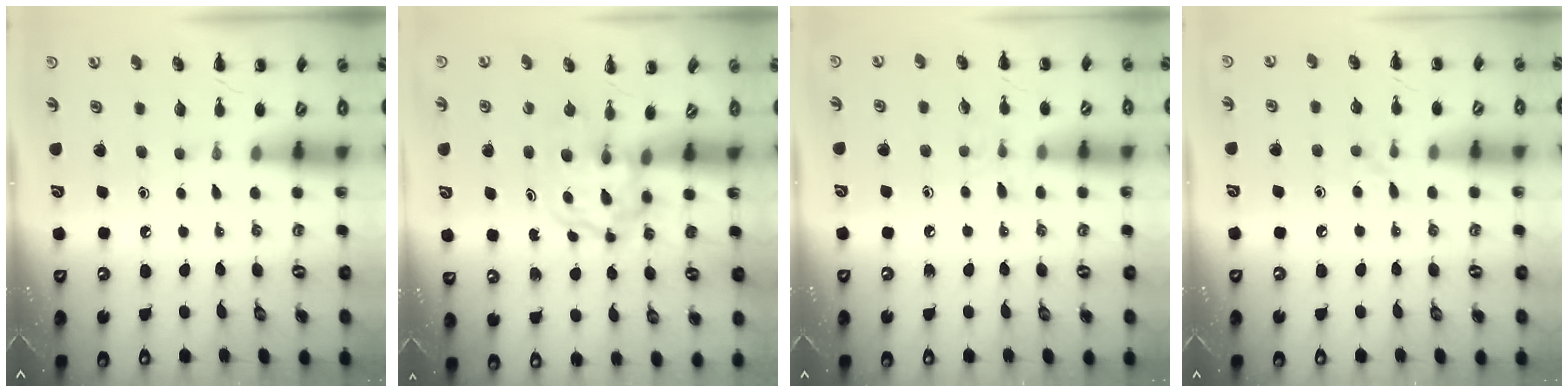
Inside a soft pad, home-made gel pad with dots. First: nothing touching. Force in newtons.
{"total": 3.9, "press": 3.9, "slide": 0.5}
{"total": 5.9, "press": 5.6, "slide": 2.0}
{"total": 5.6, "press": 5.2, "slide": 2.1}